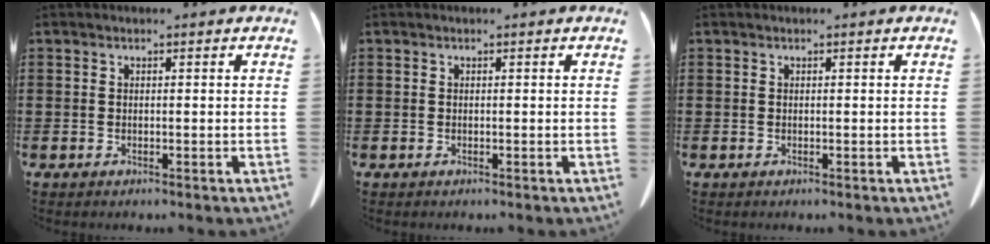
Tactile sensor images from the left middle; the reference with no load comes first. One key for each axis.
{"total": 0.0}
{"total": 0.0}